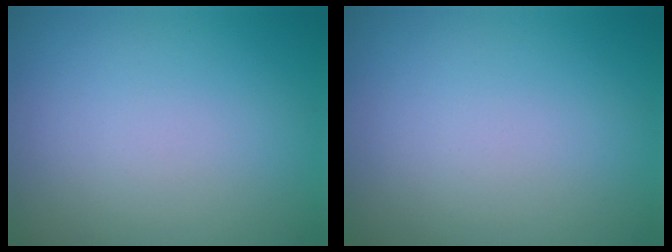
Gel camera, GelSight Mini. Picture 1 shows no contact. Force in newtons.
{"total": 0.0}